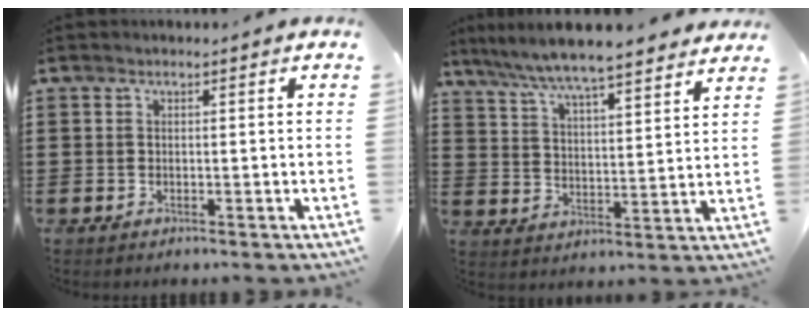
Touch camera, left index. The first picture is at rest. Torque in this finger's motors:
{"motor_torque": [1.92, -0.21, 0.74, 0.21]}